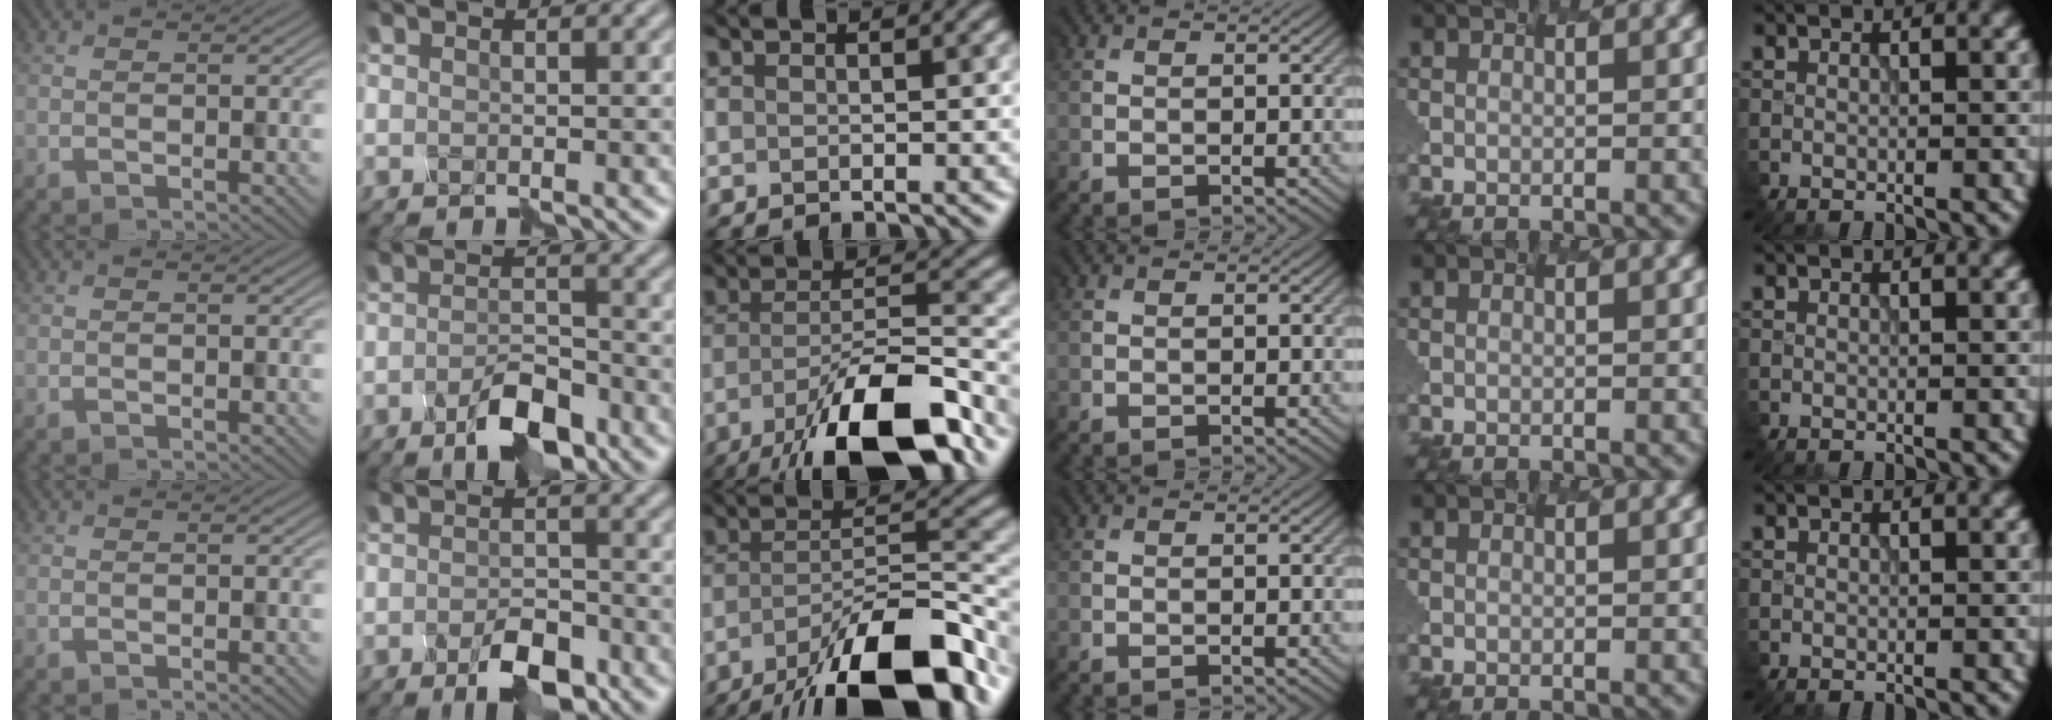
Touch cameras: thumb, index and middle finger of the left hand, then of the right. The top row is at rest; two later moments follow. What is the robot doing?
{"motion": "disassemble", "object": "markers"}